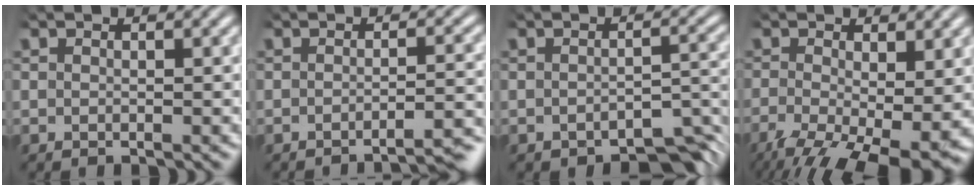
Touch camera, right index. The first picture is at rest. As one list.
[{"total": 5.3, "force": [-4.8, 0.7, 2.0], "torque": [-0.021, -0.012, -0.075]}, {"total": 4.3, "force": [-3.7, 1.2, 1.9], "torque": [-0.020, -0.007, -0.055]}, {"total": 9.3, "force": [-4.0, 4.6, 7.0], "torque": [-0.130, -0.072, -0.028]}]